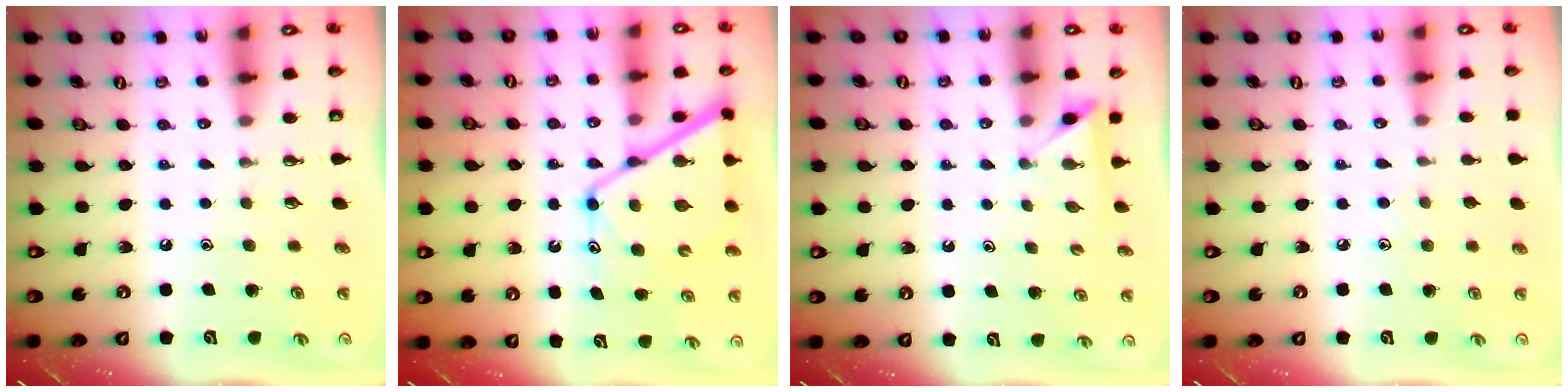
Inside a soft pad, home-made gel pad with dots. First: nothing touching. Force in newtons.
{"total": 14.0, "press": 13.9, "slide": 1.3}
{"total": 2.5, "press": 2.4, "slide": 0.3}
{"total": 4.2, "press": 4.1, "slide": 0.4}